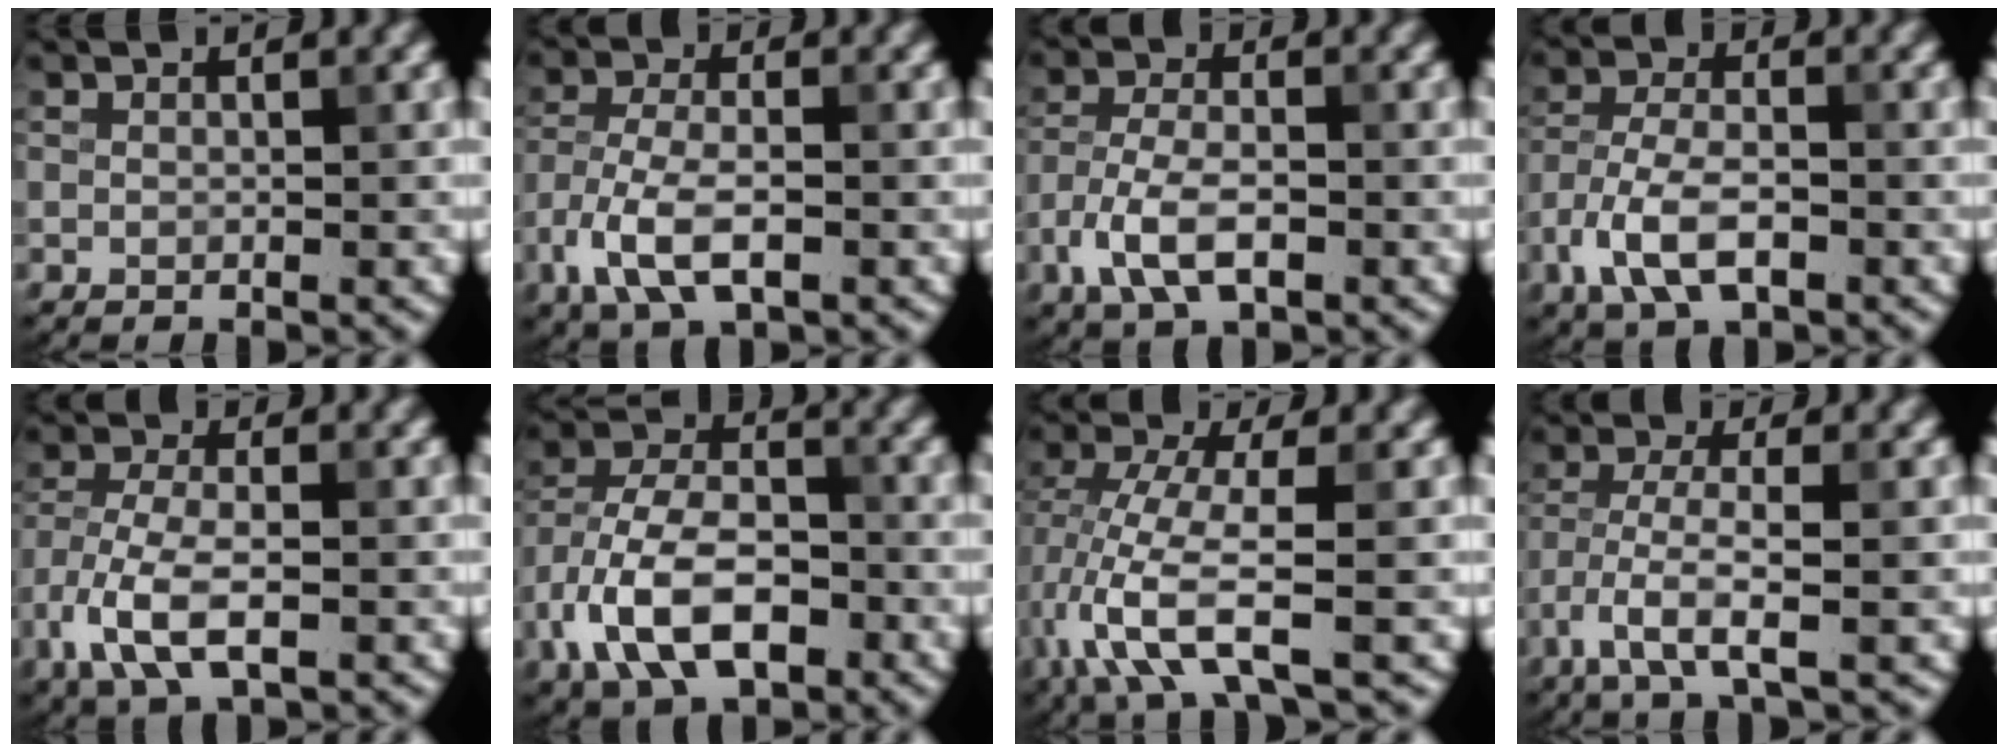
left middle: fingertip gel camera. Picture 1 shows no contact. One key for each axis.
{"total": 6.0, "fx": -2.8, "fy": 2.8, "fz": 4.5, "tx": -0.096, "ty": -0.004, "tz": -0.059}
{"total": 5.4, "fx": -2.5, "fy": 2.6, "fz": 4.1, "tx": -0.084, "ty": -0.002, "tz": -0.053}
{"total": 6.0, "fx": -2.9, "fy": 2.9, "fz": 4.3, "tx": -0.088, "ty": -0.003, "tz": -0.062}
{"total": 6.5, "fx": -2.9, "fy": 3.0, "fz": 5.0, "tx": -0.107, "ty": -0.004, "tz": -0.063}
{"total": 9.9, "fx": -4.2, "fy": 5.6, "fz": 7.0, "tx": -0.143, "ty": 0.004, "tz": -0.087}
{"total": 6.7, "fx": -2.3, "fy": 2.0, "fz": 6.0, "tx": -0.141, "ty": -0.004, "tz": -0.049}
{"total": 4.6, "fx": -2.3, "fy": 1.1, "fz": 3.8, "tx": -0.079, "ty": -0.001, "tz": -0.050}